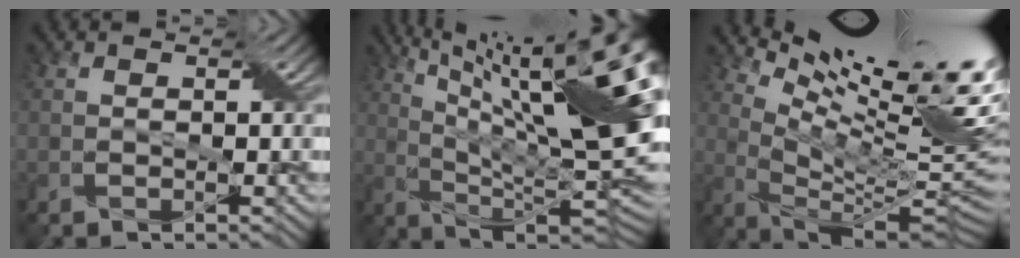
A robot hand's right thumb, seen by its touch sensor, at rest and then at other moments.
{"total": 23.1, "force": [8.9, 7.4, 20.0], "torque": [-0.276, 0.048, 0.143]}
{"total": 17.2, "force": [9.4, 4.1, 13.8], "torque": [-0.220, -0.002, 0.164]}